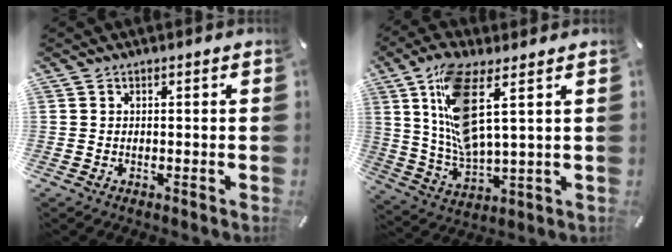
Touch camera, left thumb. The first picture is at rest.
{"total": 13.9, "force": [5.5, 4.5, 12.0], "torque": [-0.270, -0.017, 0.094]}